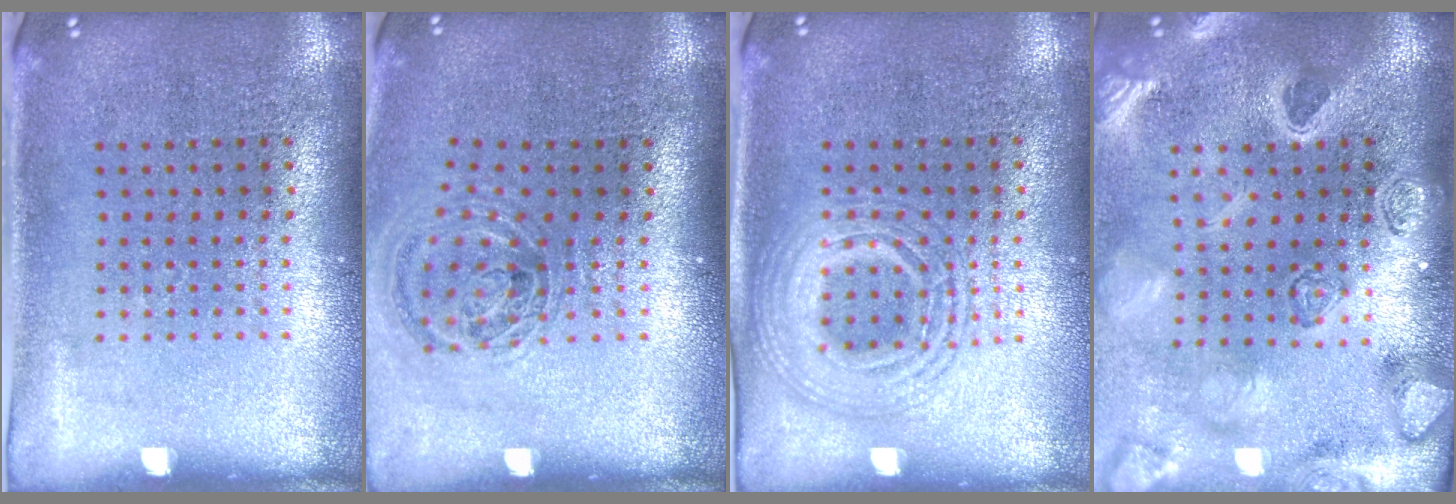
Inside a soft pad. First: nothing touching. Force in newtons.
{"total": 1.2, "press": 1.1, "slide": 0.4}
{"total": 2.8, "press": 2.8, "slide": 0.3}
{"total": 3.9, "press": 3.1, "slide": 2.4}